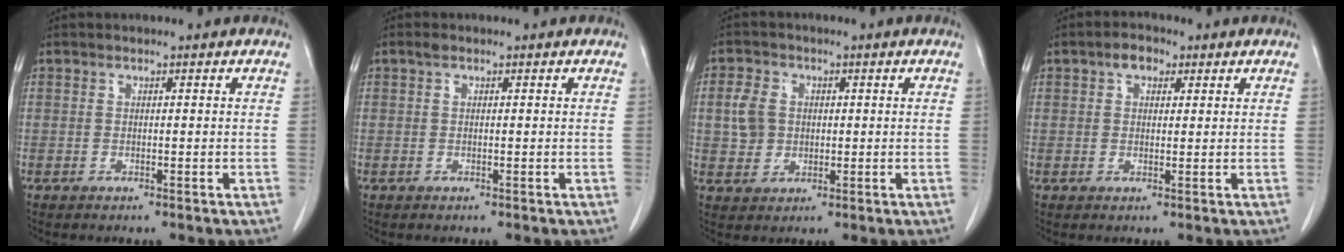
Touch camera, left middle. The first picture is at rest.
{"total": 0.6, "force": [0.3, 0.3, 0.4], "torque": [-0.010, 0.007, 0.005]}
{"total": 4.7, "force": [0.6, 4.0, 2.4], "torque": [-0.061, 0.011, 0.015]}
{"total": 3.0, "force": [1.5, 1.8, 1.8], "torque": [-0.033, 0.013, 0.024]}